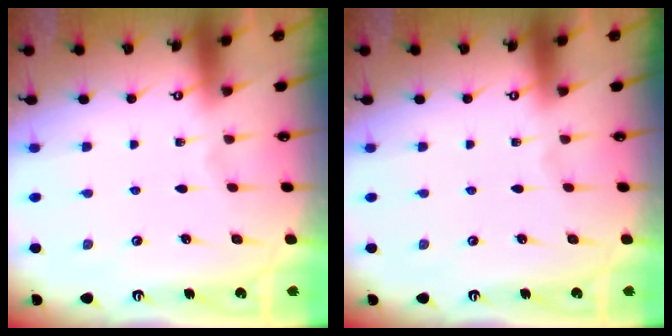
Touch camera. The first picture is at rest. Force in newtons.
{"total": 0.0}